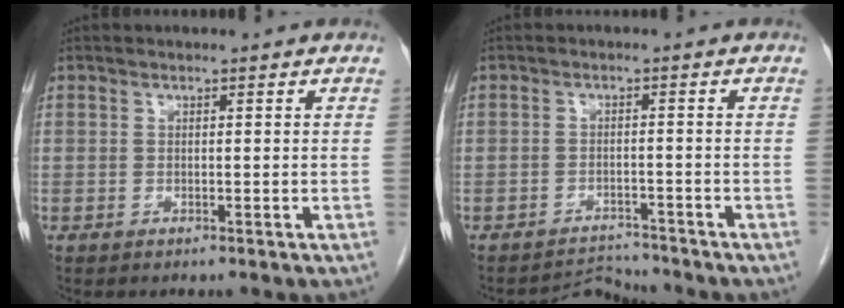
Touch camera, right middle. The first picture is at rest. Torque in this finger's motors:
{"motor_torque": [-1.22, 0.04, -0.16, -0.11]}